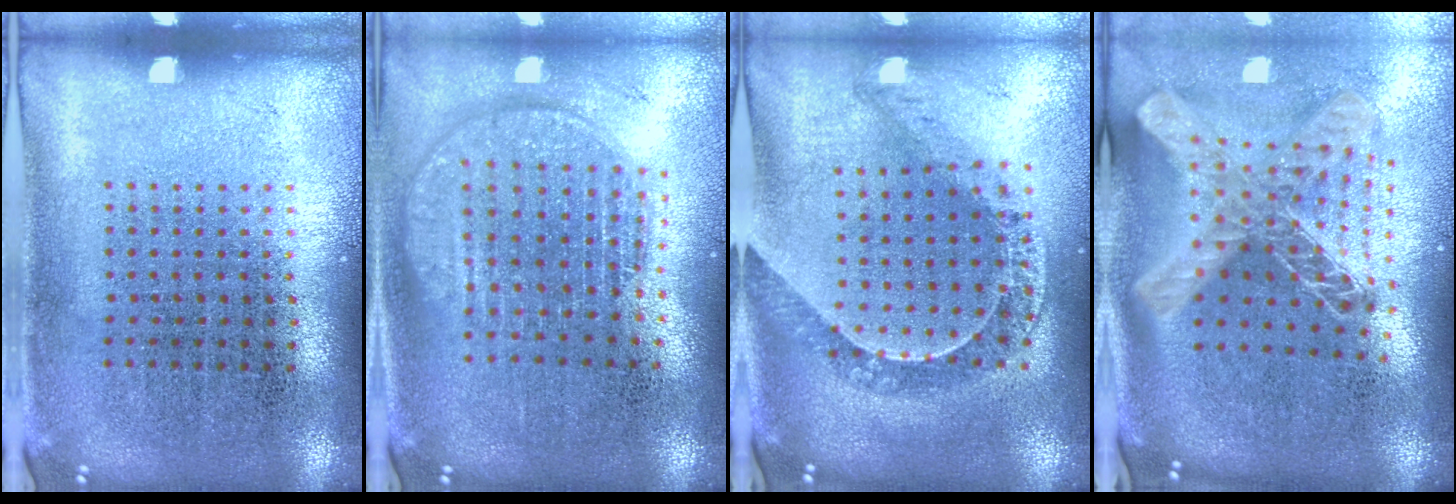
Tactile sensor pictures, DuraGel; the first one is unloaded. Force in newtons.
{"total": 1.8, "press": 1.6, "slide": 0.9}
{"total": 1.1, "press": 1.1, "slide": 0.2}
{"total": 2.9, "press": 2.0, "slide": 2.0}